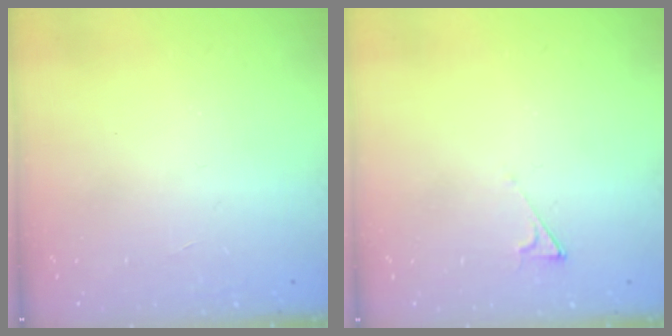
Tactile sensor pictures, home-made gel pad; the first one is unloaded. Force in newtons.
{"total": 2.8, "press": 2.7, "slide": 0.5}